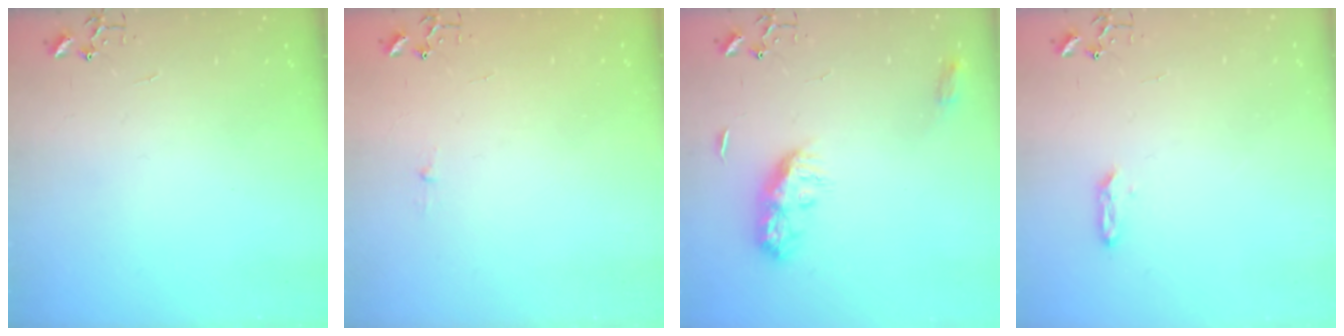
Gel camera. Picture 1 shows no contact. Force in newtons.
{"total": 2.6, "press": 2.5, "slide": 0.4}
{"total": 9.9, "press": 9.9, "slide": 0.2}
{"total": 4.1, "press": 4.0, "slide": 0.6}